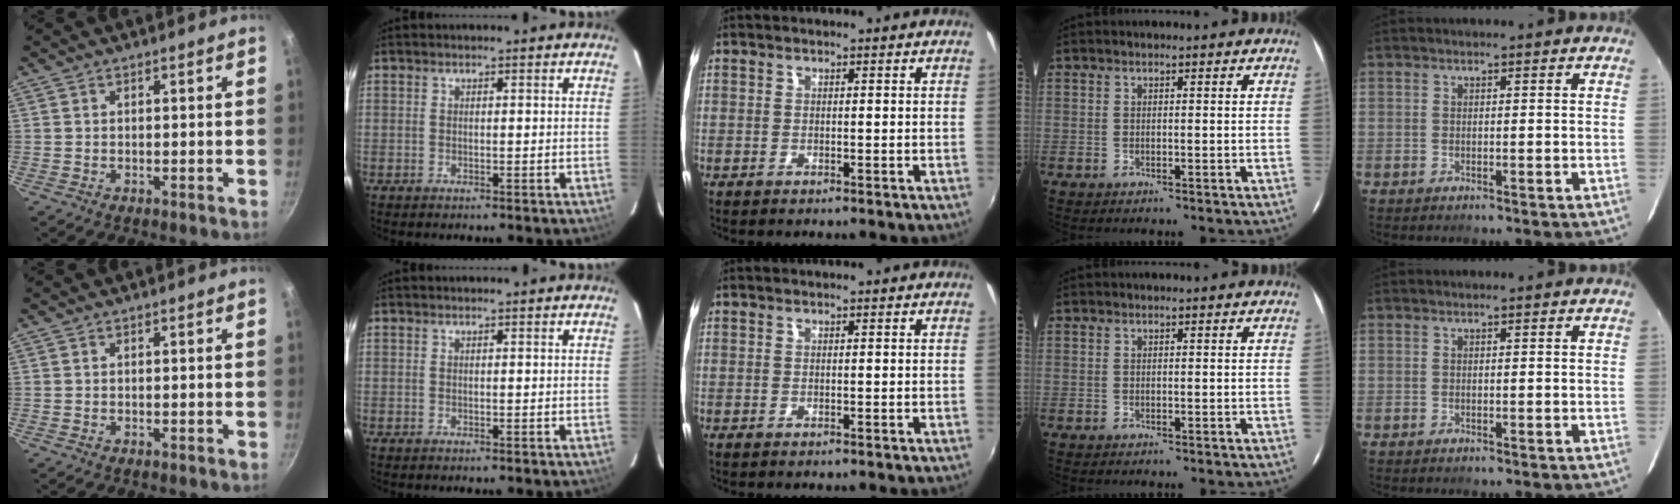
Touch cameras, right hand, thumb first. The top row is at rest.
{}